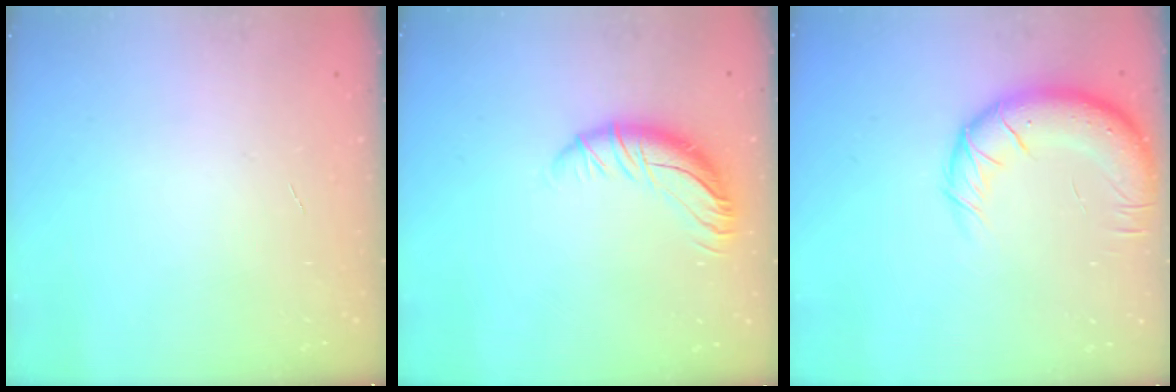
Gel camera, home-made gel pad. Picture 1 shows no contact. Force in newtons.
{"total": 12.4, "press": 12.3, "slide": 1.5}
{"total": 14.0, "press": 13.6, "slide": 3.3}